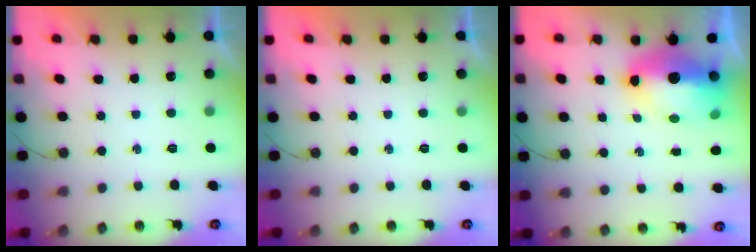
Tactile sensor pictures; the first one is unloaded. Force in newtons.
{"total": 0.0}
{"total": 12.5, "press": 12.4, "slide": 1.1}